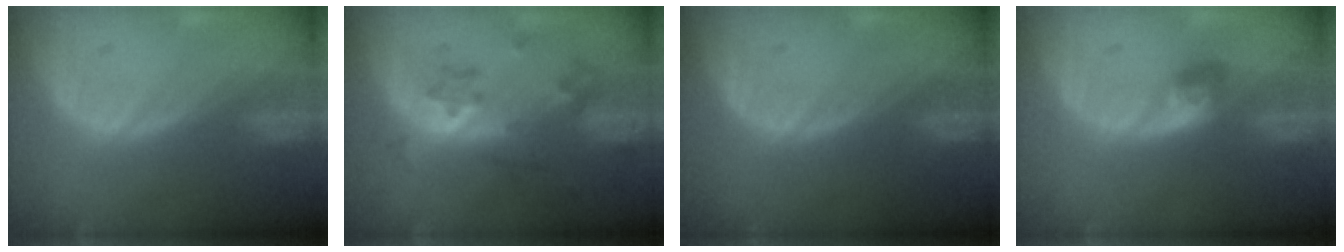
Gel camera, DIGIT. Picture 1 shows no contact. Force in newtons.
{"total": 6.6, "press": 6.0, "slide": 2.7}
{"total": 0.0}
{"total": 3.0, "press": 2.6, "slide": 1.4}